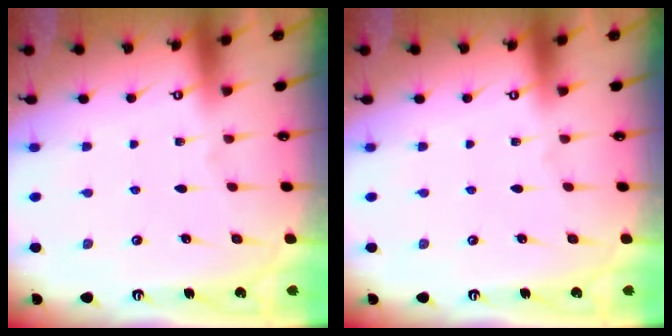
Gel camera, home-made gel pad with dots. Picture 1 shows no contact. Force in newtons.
{"total": 0.0}